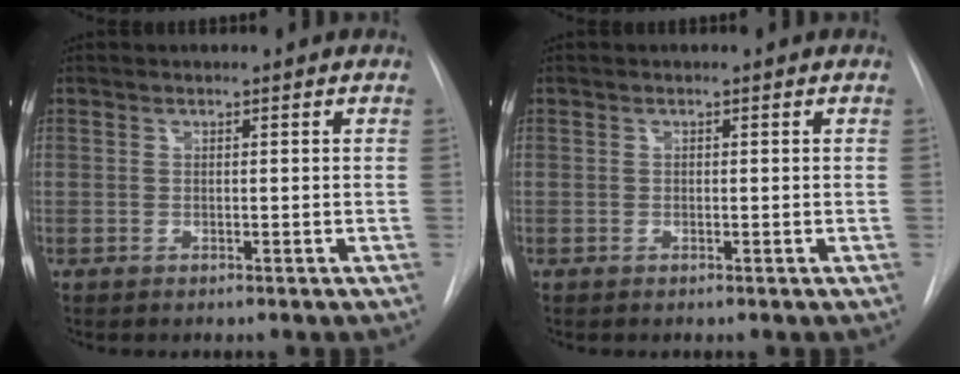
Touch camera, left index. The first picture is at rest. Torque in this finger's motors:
{"motor_torque": [-0.17, 0.22, -0.01, -0.01]}